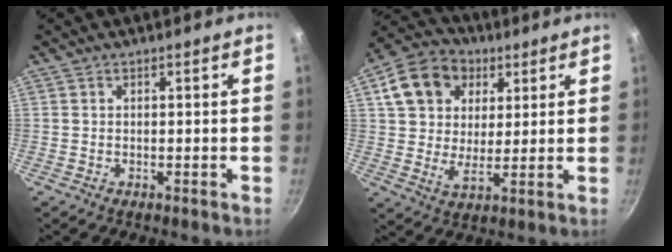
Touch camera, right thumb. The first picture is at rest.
{"total": 14.2, "force": [5.7, 10.5, 7.6], "torque": [-0.125, -0.001, 0.087]}